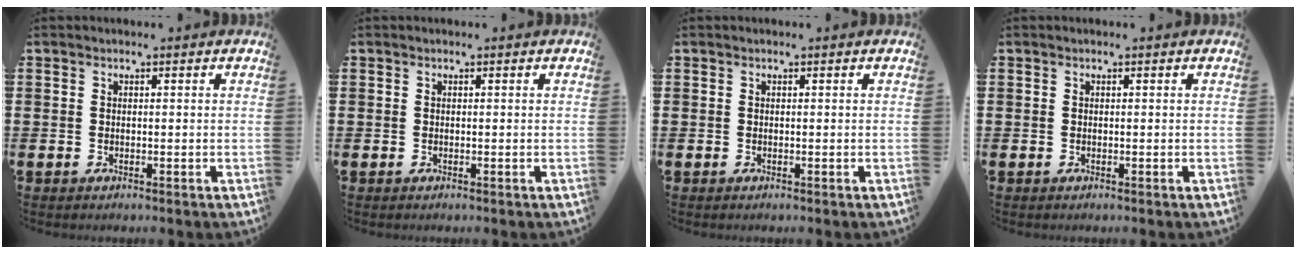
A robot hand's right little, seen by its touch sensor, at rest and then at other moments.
{"total": 0.0}
{"total": 0.0}
{"total": 0.0}